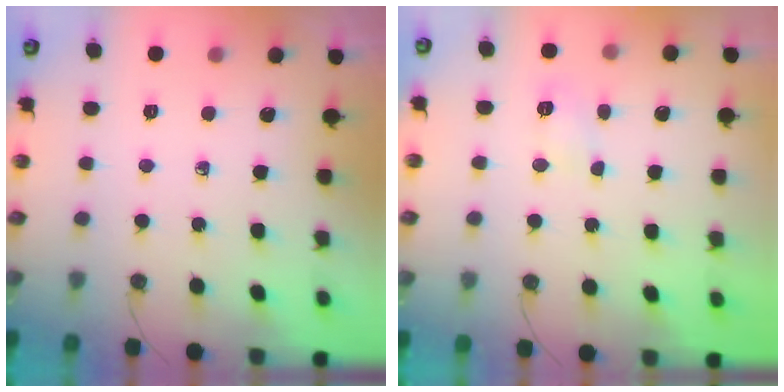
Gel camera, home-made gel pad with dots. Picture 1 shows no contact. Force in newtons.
{"total": 3.9, "press": 3.9, "slide": 0.4}